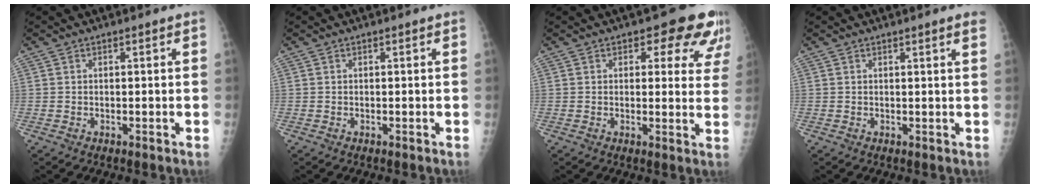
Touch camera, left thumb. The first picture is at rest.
{"total": 0.0}
{"total": 10.0, "force": [6.3, 4.8, 6.0], "torque": [-0.020, -0.029, 0.061]}
{"total": 2.2, "force": [1.6, -0.2, 1.5], "torque": [-0.019, -0.002, 0.019]}